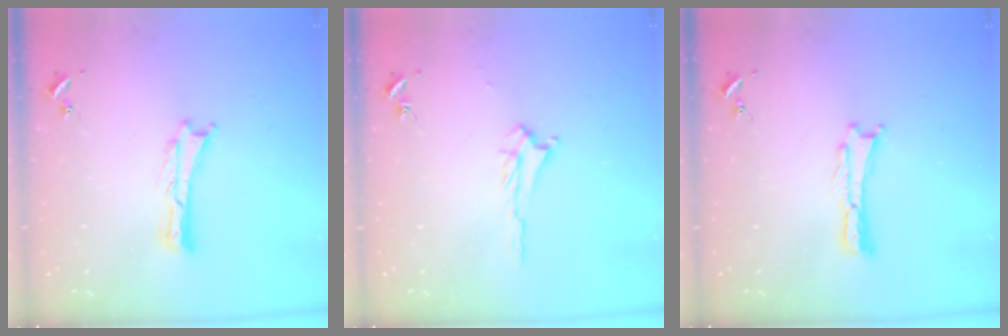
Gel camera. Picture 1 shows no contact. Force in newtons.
{"total": 2.4, "press": 2.4, "slide": 0.4}
{"total": 0.0}